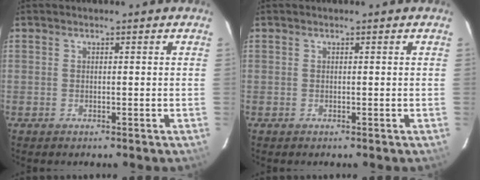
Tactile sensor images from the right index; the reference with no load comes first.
{"total": 0.0}